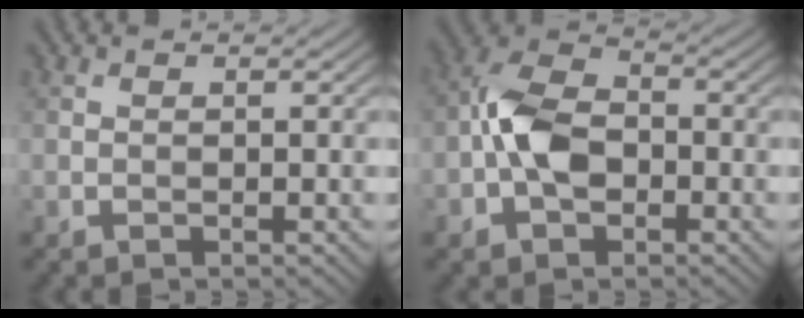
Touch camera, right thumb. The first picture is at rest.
{"total": 7.1, "force": [-1.8, 4.5, 5.2], "torque": [-0.108, 0.013, -0.044]}